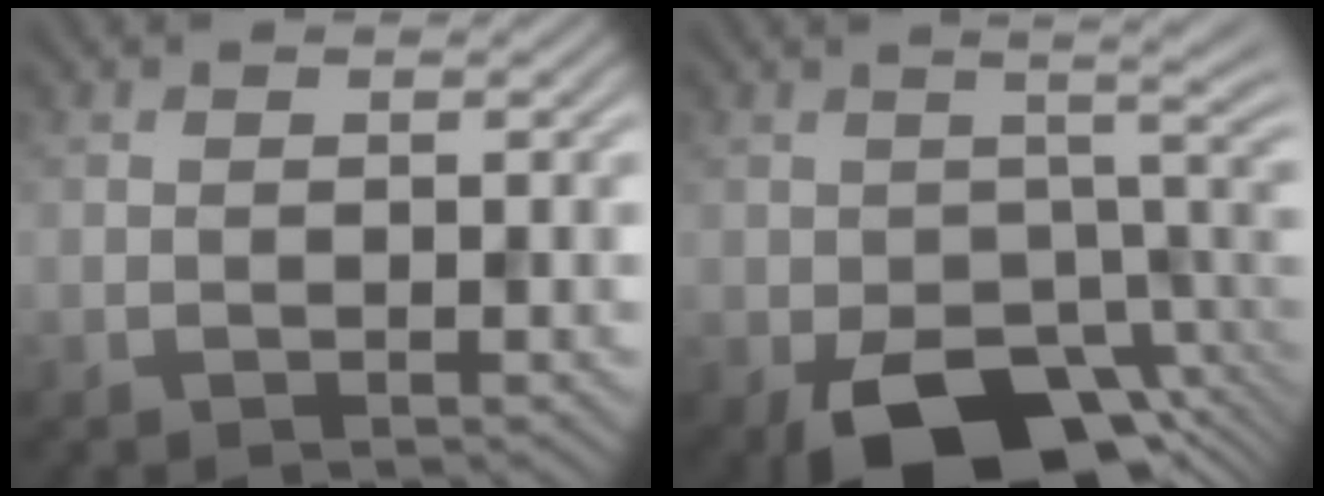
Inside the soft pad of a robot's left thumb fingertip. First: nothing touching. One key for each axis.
{"total": 15.1, "fx": -4.6, "fy": 8.0, "fz": 11.9, "tx": -0.163, "ty": -0.039, "tz": -0.040}